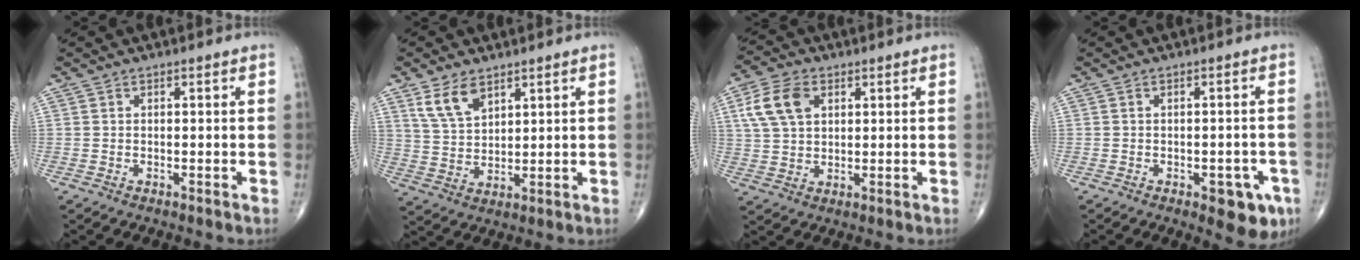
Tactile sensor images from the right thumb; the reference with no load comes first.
{"total": 7.1, "force": [4.4, 3.8, 4.1], "torque": [-0.068, -0.021, 0.095]}
{"total": 9.1, "force": [3.1, 5.9, 6.2], "torque": [-0.117, 0.003, 0.059]}
{"total": 7.0, "force": [-3.1, 3.2, 5.4], "torque": [-0.043, 0.007, -0.032]}